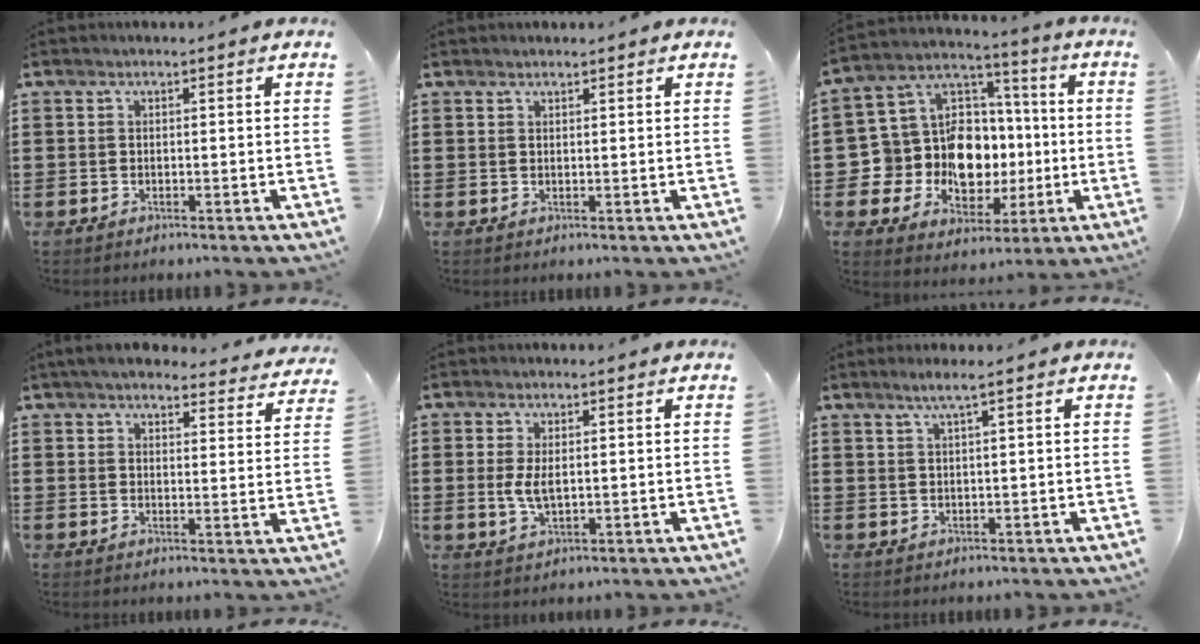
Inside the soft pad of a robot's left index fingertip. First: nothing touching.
{"total": 1.0, "force": [1.0, 0.2, 0.2], "torque": [-0.006, 0.000, 0.019]}
{"total": 13.9, "force": [-2.2, 12.3, 6.0], "torque": [-0.147, 0.000, -0.029]}
{"total": 4.5, "force": [4.3, 0.6, 1.4], "torque": [-0.045, -0.020, 0.075]}
{"total": 3.6, "force": [0.4, 1.6, 3.2], "torque": [-0.080, -0.002, 0.001]}
{"total": 2.2, "force": [1.3, -0.2, 1.8], "torque": [-0.037, -0.002, 0.022]}